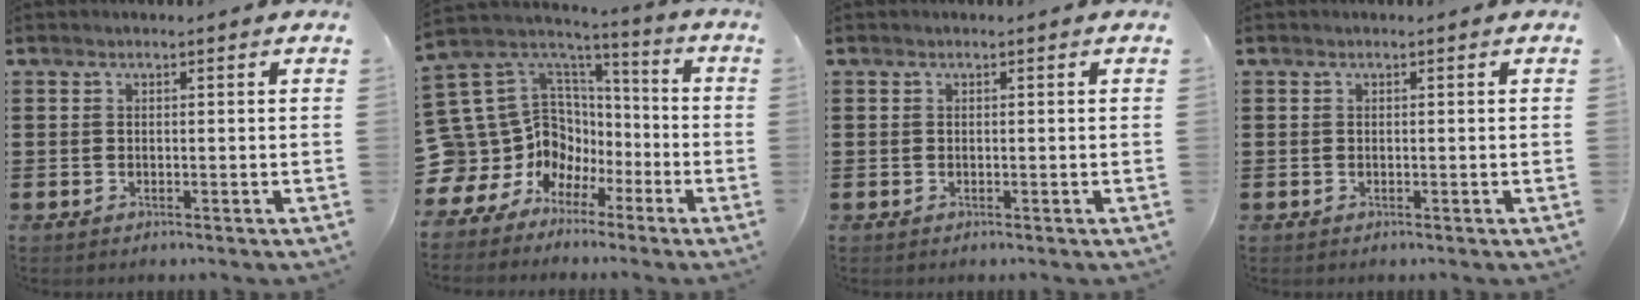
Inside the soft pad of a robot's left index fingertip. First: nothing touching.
{"total": 6.8, "force": [-2.4, 6.4, 0.6], "torque": [-0.061, -0.002, -0.050]}
{"total": 0.0}
{"total": 0.0}